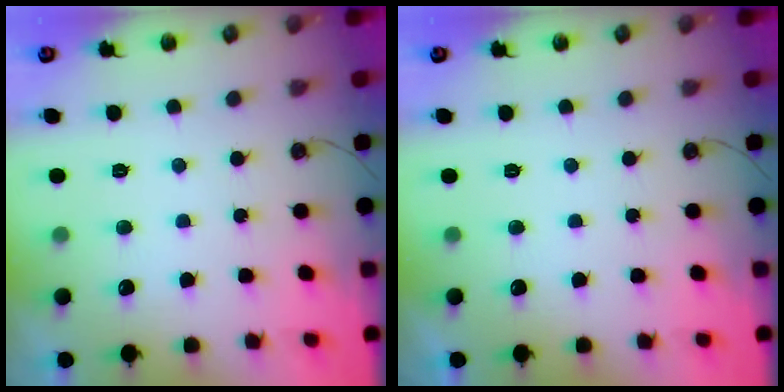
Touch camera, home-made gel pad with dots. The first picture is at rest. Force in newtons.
{"total": 0.0}